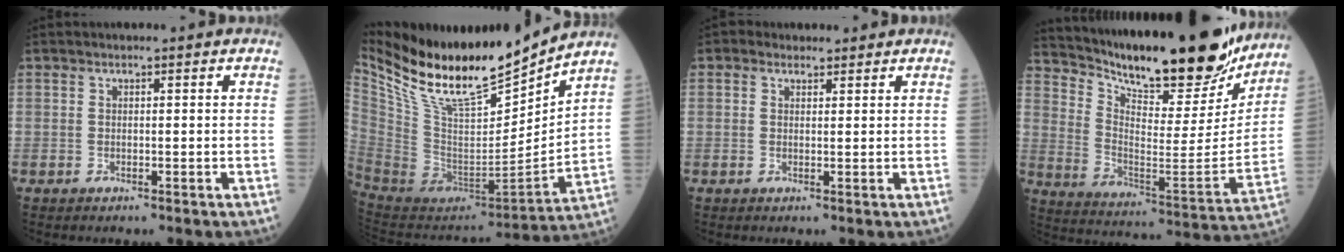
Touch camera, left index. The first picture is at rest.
{"total": 21.6, "force": [18.4, 3.3, 10.9], "torque": [-0.209, -0.026, 0.337]}
{"total": 1.9, "force": [1.3, 1.3, 0.3], "torque": [-0.008, 0.016, 0.018]}
{"total": 25.0, "force": [21.9, 5.0, 11.0], "torque": [-0.188, -0.052, 0.316]}